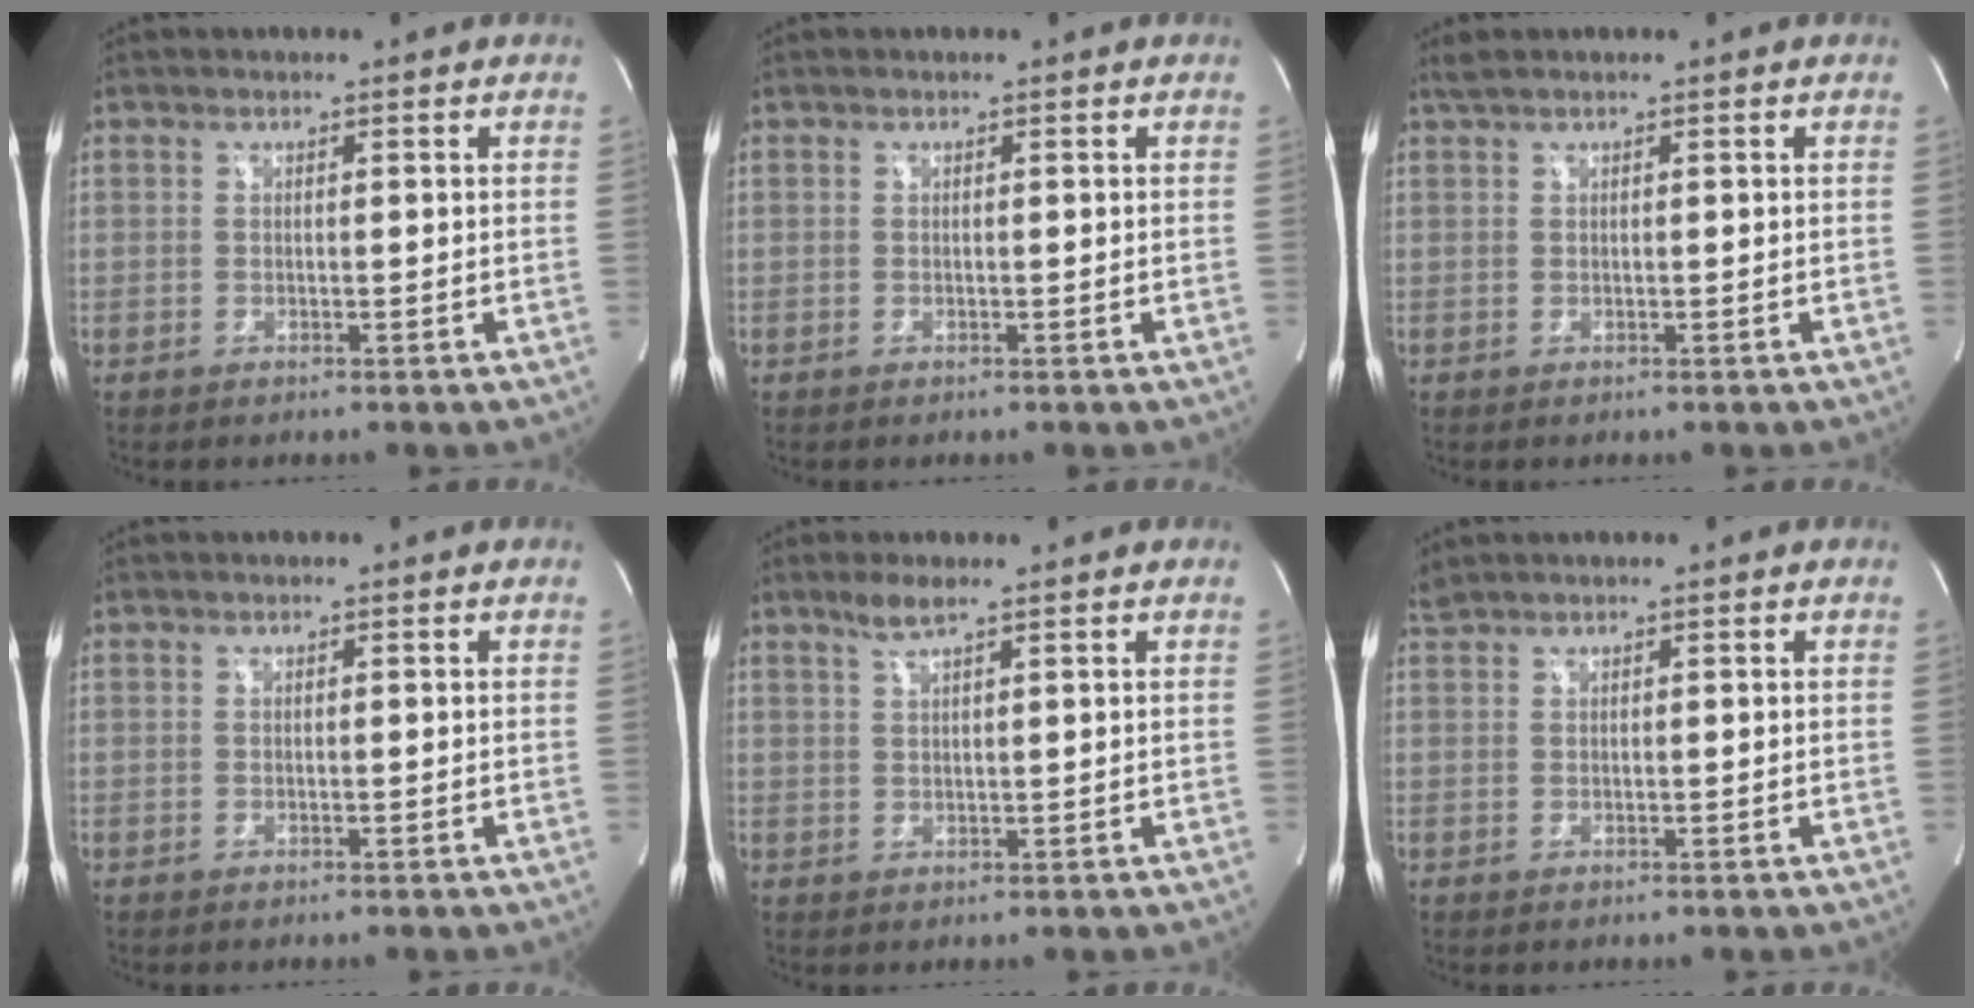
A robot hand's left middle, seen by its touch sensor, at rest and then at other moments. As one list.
[{"total": 0.0}, {"total": 1.3, "force": [1.0, 0.0, 0.7], "torque": [-0.022, 0.018, 0.025]}, {"total": 0.0}, {"total": 2.7, "force": [2.0, -0.1, 1.7], "torque": [-0.044, 0.000, 0.043]}, {"total": 1.2, "force": [1.1, -0.1, 0.2], "torque": [-0.012, 0.016, 0.031]}]